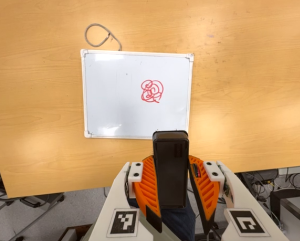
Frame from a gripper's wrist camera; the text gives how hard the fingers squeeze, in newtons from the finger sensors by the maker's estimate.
{"total": 8.0, "left": 7.1, "right": 9.0}